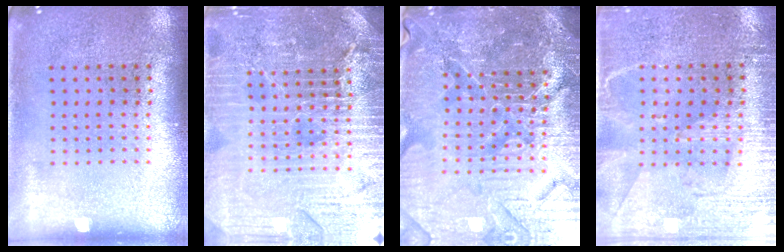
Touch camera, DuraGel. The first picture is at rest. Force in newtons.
{"total": 5.2, "press": 4.8, "slide": 2.1}
{"total": 6.2, "press": 5.7, "slide": 2.3}
{"total": 3.4, "press": 2.9, "slide": 1.6}